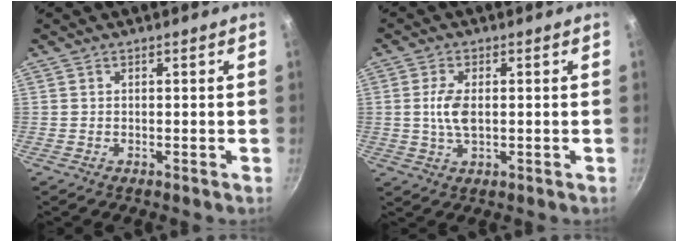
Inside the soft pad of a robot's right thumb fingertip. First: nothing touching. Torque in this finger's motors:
{"motor_torque": [0.73, 1.16, 0.80, -0.43, 0.05]}